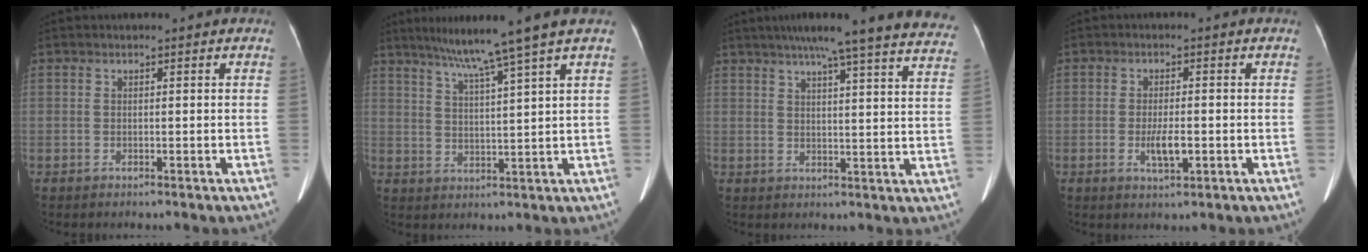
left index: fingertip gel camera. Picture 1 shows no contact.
{"total": 8.5, "force": [6.3, -2.5, 5.1], "torque": [-0.081, 0.006, 0.104]}
{"total": 25.3, "force": [22.2, 1.1, 12.1], "torque": [-0.174, -0.033, 0.254]}
{"total": 3.7, "force": [-1.0, 1.0, 3.4], "torque": [-0.067, -0.002, -0.016]}